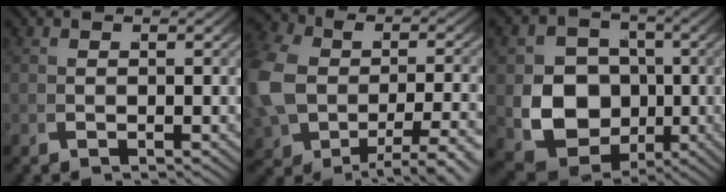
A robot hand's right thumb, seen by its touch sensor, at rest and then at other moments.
{"total": 8.1, "force": [-1.5, 5.8, 5.4], "torque": [-0.140, -0.031, 0.001]}
{"total": 12.8, "force": [-1.4, 10.8, 6.7], "torque": [-0.155, -0.066, -0.001]}